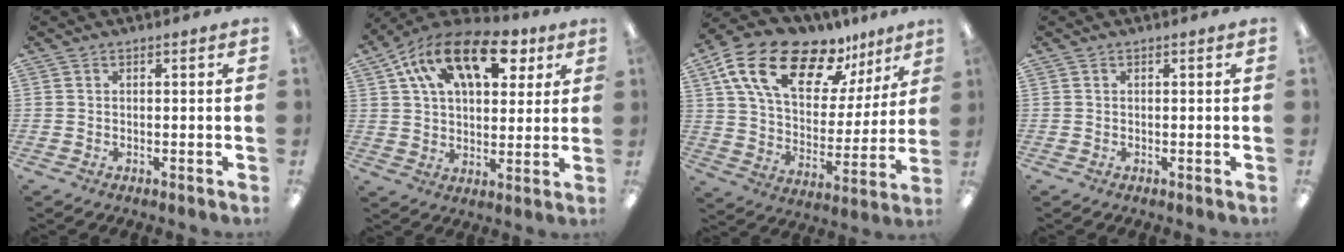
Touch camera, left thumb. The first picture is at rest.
{"total": 19.1, "force": [9.6, 10.1, 13.0], "torque": [-0.209, -0.026, 0.163]}
{"total": 20.7, "force": [13.8, 10.4, 11.4], "torque": [-0.200, -0.081, 0.245]}
{"total": 0.0}